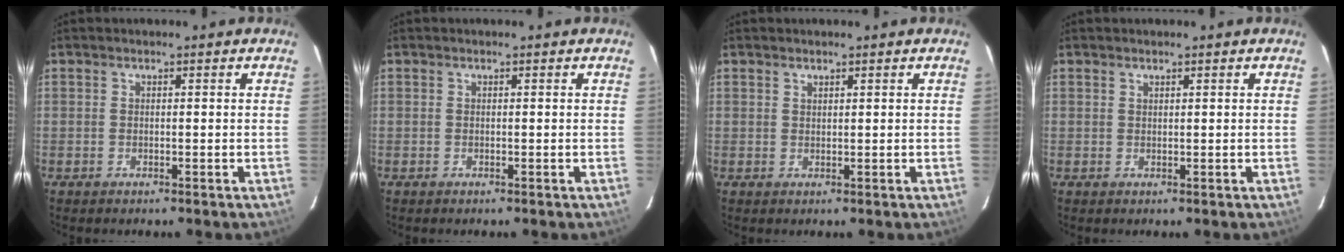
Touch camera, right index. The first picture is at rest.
{"total": 0.0}
{"total": 0.8, "force": [0.7, 0.2, 0.2], "torque": [-0.004, 0.001, 0.014]}
{"total": 0.5, "force": [0.5, 0.1, 0.1], "torque": [-0.001, 0.001, 0.010]}